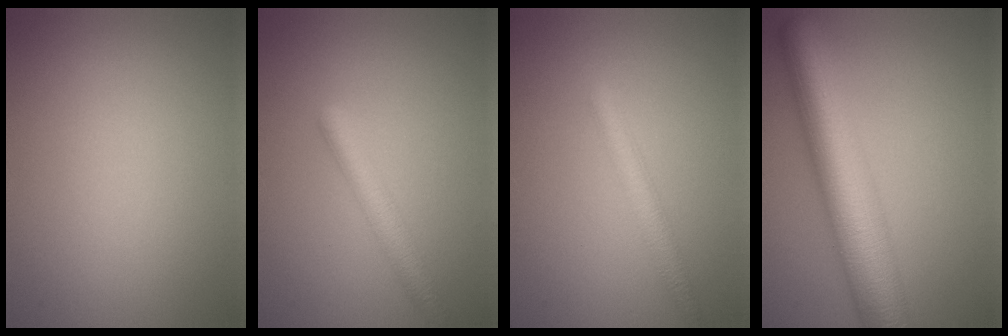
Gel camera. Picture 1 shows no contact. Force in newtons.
{"total": 2.9, "press": 2.9, "slide": 0.1}
{"total": 2.5, "press": 2.5, "slide": 0.1}
{"total": 9.7, "press": 9.7, "slide": 0.2}